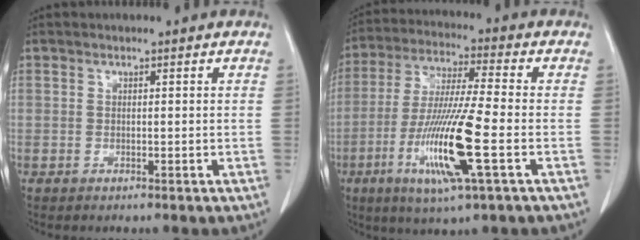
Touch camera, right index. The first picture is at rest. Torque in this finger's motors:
{"motor_torque": [2.14, 0.00, 0.48, 0.15]}